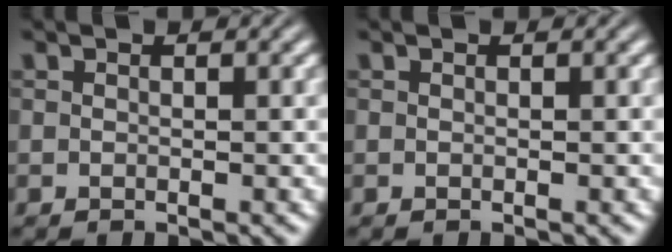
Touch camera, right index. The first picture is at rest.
{"total": 0.0}